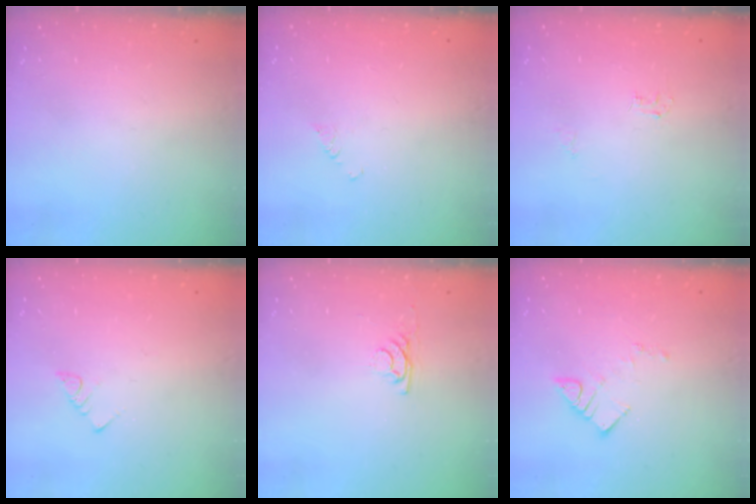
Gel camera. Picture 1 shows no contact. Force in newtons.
{"total": 2.4, "press": 2.4, "slide": 0.4}
{"total": 2.7, "press": 2.7, "slide": 0.4}
{"total": 2.5, "press": 2.5, "slide": 0.4}
{"total": 2.9, "press": 2.9, "slide": 0.4}
{"total": 5.9, "press": 5.9, "slide": 0.3}